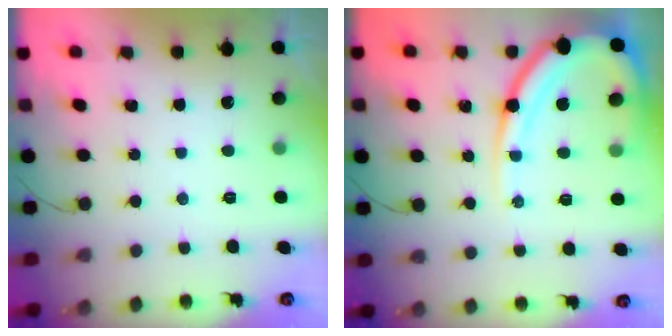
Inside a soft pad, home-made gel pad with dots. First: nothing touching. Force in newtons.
{"total": 15.3, "press": 15.2, "slide": 1.5}